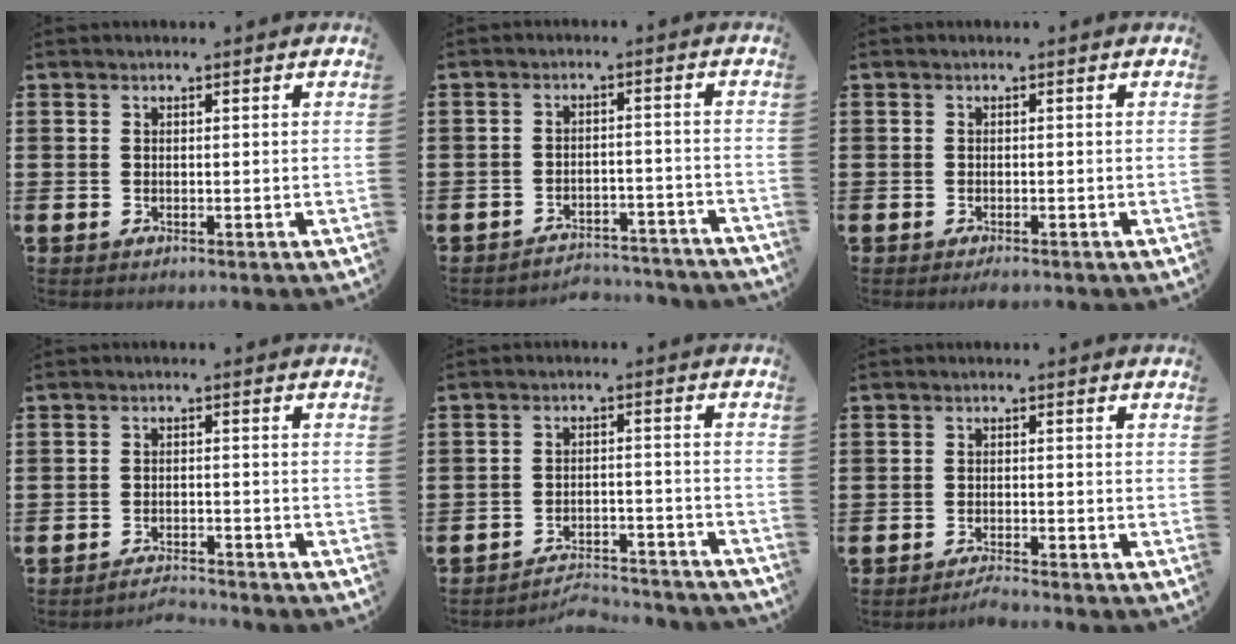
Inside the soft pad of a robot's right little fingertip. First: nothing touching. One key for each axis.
{"total": 3.5, "fx": -3.5, "fy": 0.3, "fz": 0.0, "tx": -0.006, "ty": 0.005, "tz": -0.076}
{"total": 0.7, "fx": -0.5, "fy": 0.1, "fz": 0.4, "tx": -0.009, "ty": -0.003, "tz": -0.010}
{"total": 2.2, "fx": -2.2, "fy": -0.1, "fz": 0.1, "tx": -0.006, "ty": 0.003, "tz": -0.046}
{"total": 4.2, "fx": -4.2, "fy": 0.3, "fz": 0.4, "tx": -0.010, "ty": 0.005, "tz": -0.088}
{"total": 1.6, "fx": -1.5, "fy": -0.1, "fz": 0.4, "tx": -0.009, "ty": 0.002, "tz": -0.029}